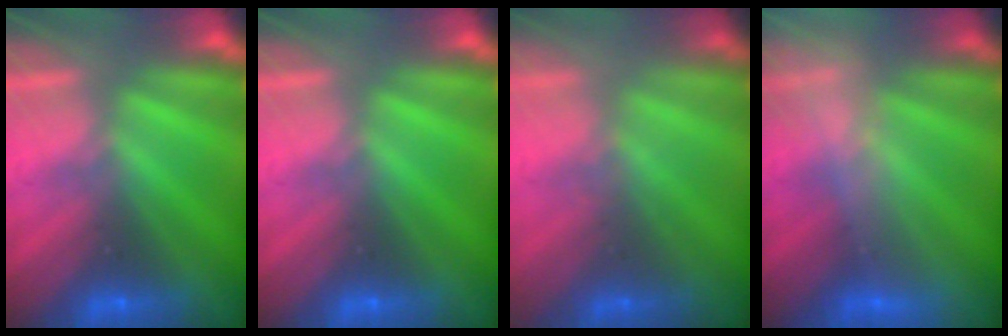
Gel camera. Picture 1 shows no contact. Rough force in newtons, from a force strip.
{"total": 0.0}
{"total": 1.8}
{"total": 2.5}